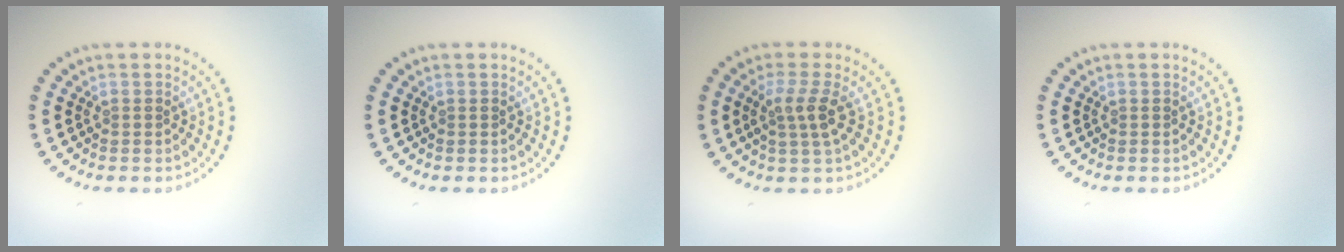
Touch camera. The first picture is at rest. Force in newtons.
{"total": 0.0}
{"total": 2.5, "press": 2.0, "slide": 1.5}
{"total": 0.0}